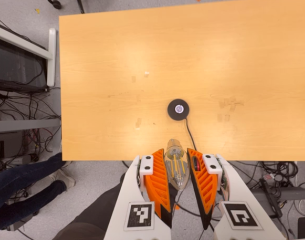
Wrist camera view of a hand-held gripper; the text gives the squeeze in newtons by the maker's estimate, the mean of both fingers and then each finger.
{"total": 13.9, "left": 14.7, "right": 13.0}